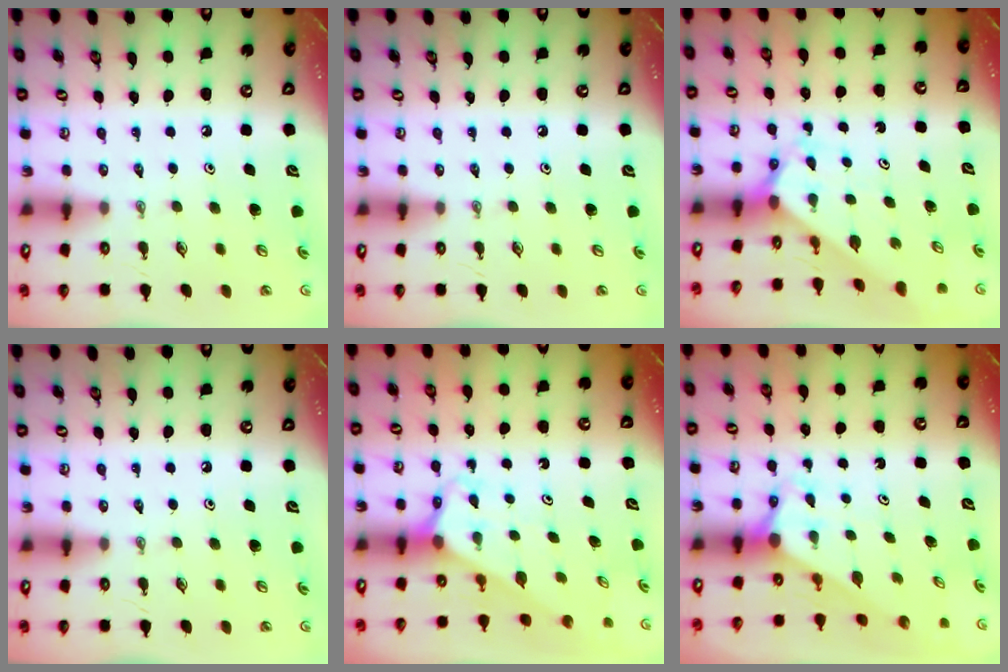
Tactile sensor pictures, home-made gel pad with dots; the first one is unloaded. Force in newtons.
{"total": 0.0}
{"total": 2.0, "press": 2.0, "slide": 0.2}
{"total": 0.0}
{"total": 2.7, "press": 2.7, "slide": 0.1}
{"total": 2.8, "press": 2.8, "slide": 0.0}